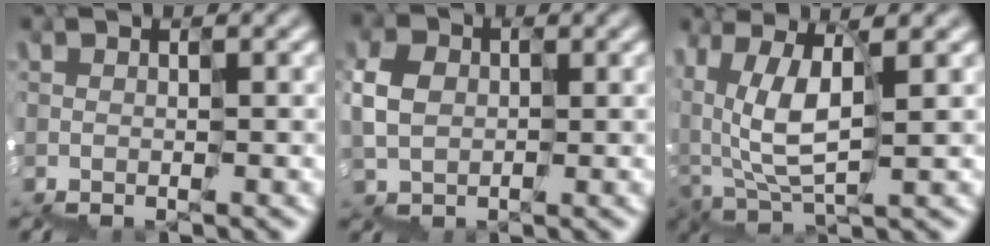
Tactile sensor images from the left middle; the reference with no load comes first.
{"total": 1.8, "force": [0.2, 1.8, -0.1], "torque": [-0.002, 0.022, -0.005]}
{"total": 4.0, "force": [1.9, 1.9, 3.0], "torque": [-0.087, 0.017, 0.035]}